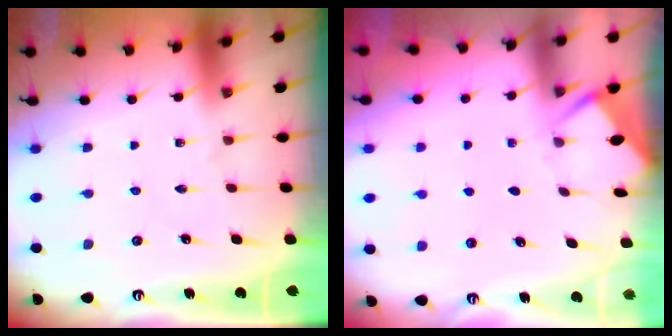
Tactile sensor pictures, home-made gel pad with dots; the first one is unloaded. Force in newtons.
{"total": 2.9, "press": 2.9, "slide": 0.3}